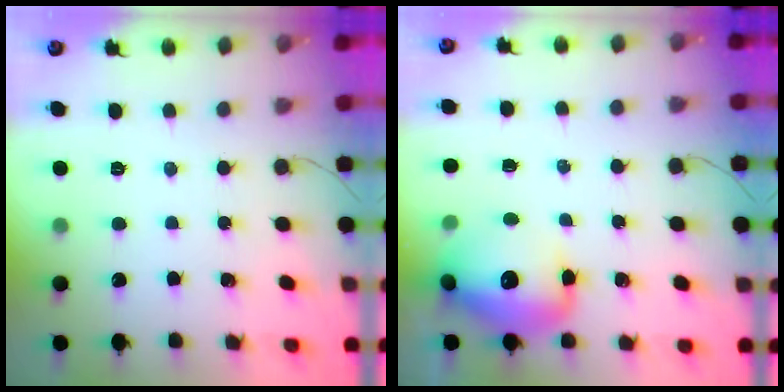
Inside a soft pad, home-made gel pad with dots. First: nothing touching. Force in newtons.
{"total": 14.9, "press": 14.4, "slide": 4.1}